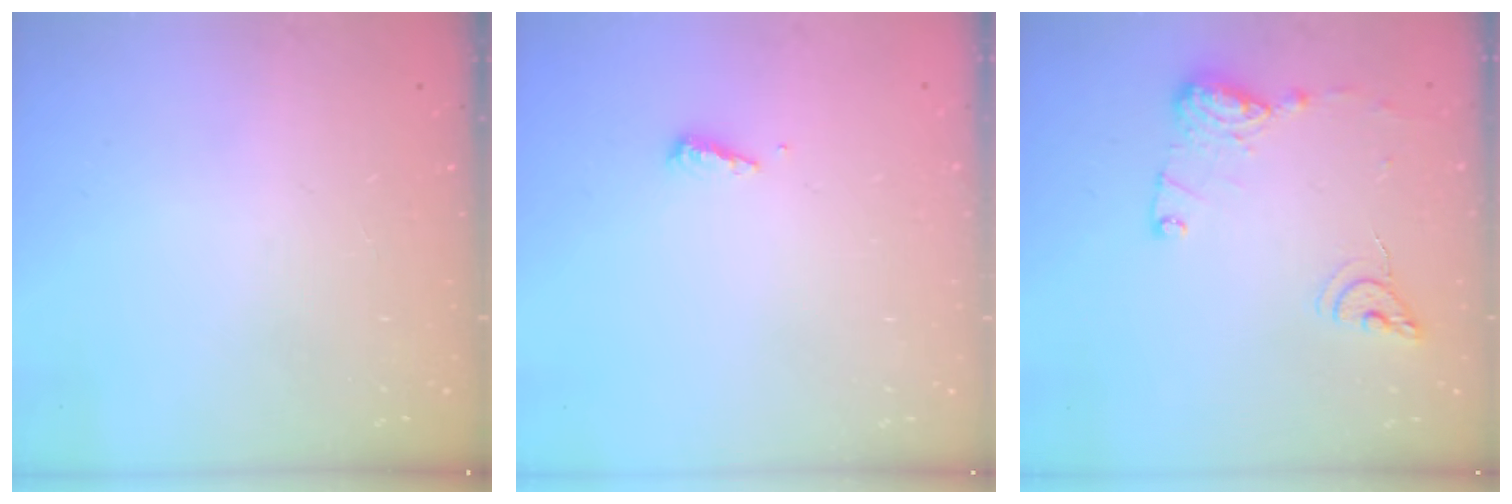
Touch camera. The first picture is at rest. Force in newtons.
{"total": 3.6, "press": 3.6, "slide": 0.4}
{"total": 12.2, "press": 12.2, "slide": 1.0}